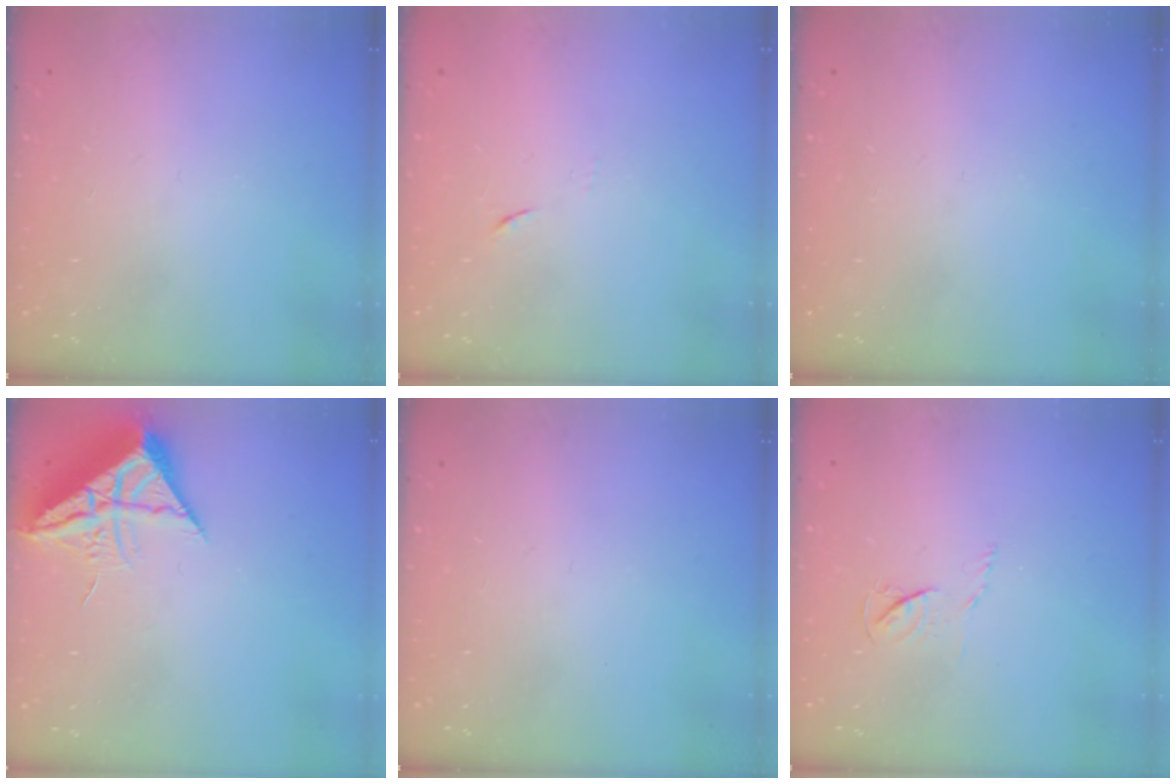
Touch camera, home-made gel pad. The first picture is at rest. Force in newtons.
{"total": 5.2, "press": 5.1, "slide": 0.7}
{"total": 0.0}
{"total": 10.4, "press": 10.3, "slide": 1.1}
{"total": 0.0}
{"total": 4.4, "press": 4.4, "slide": 0.6}